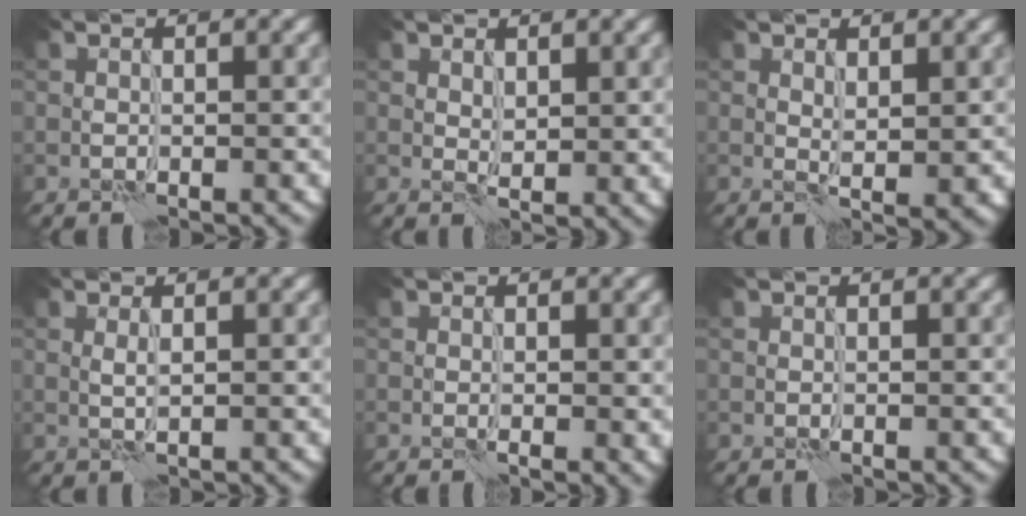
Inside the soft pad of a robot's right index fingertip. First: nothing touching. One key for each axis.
{"total": 1.7, "fx": 1.0, "fy": 0.7, "fz": 1.1, "tx": -0.020, "ty": -0.008, "tz": 0.023}
{"total": 1.4, "fx": 0.8, "fy": 0.3, "fz": 1.2, "tx": -0.022, "ty": -0.006, "tz": 0.018}
{"total": 0.7, "fx": 0.1, "fy": -0.2, "fz": 0.7, "tx": -0.017, "ty": -0.001, "tz": 0.004}
{"total": 0.9, "fx": 0.0, "fy": 0.3, "fz": 0.9, "tx": -0.012, "ty": -0.002, "tz": 0.003}
{"total": 0.0}